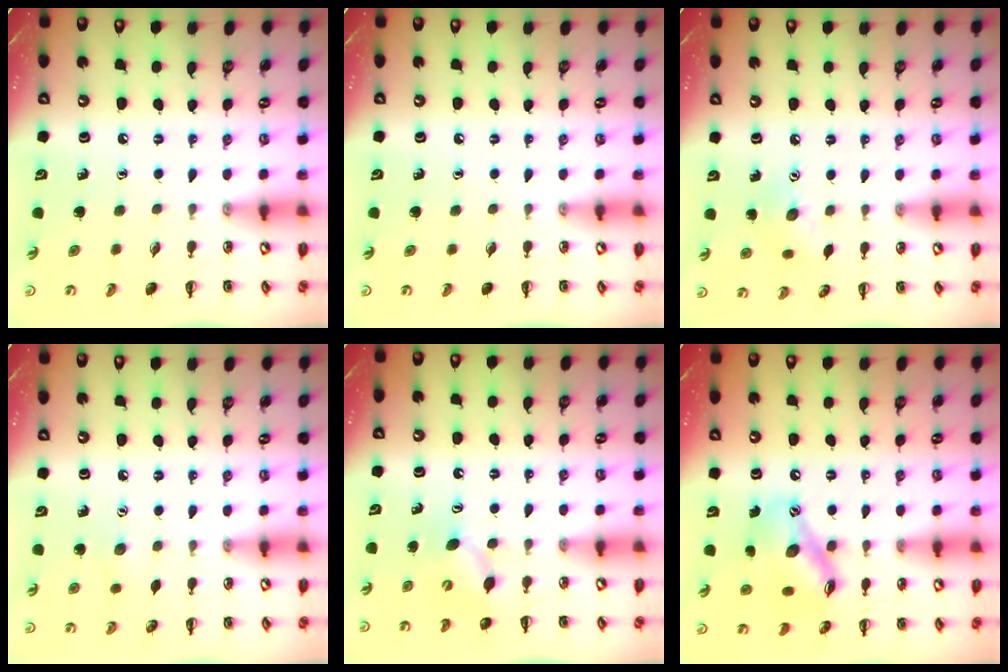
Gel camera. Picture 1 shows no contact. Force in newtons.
{"total": 0.0}
{"total": 5.0, "press": 4.9, "slide": 1.1}
{"total": 4.8, "press": 4.7, "slide": 1.1}
{"total": 6.0, "press": 5.9, "slide": 1.4}
{"total": 13.9, "press": 13.6, "slide": 2.4}